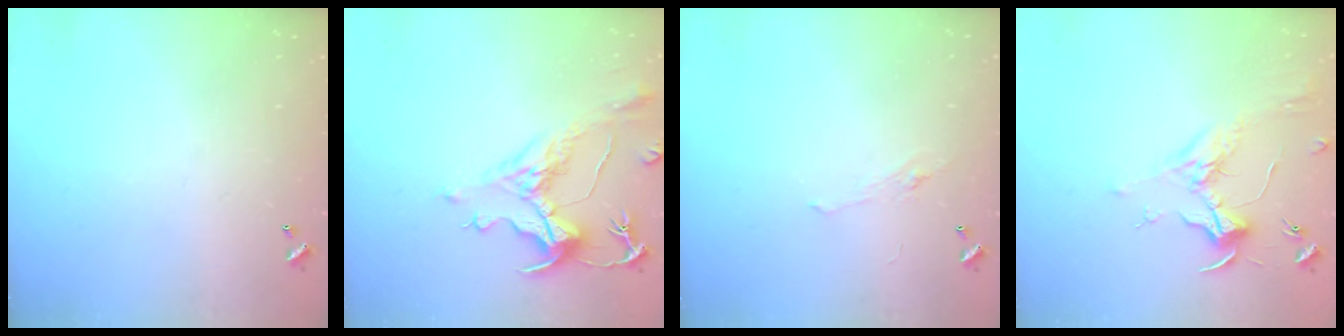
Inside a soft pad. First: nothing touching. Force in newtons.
{"total": 1.4, "press": 0.2, "slide": 1.4}
{"total": 2.2, "press": 2.1, "slide": 0.8}
{"total": 1.8, "press": 1.7, "slide": 0.8}